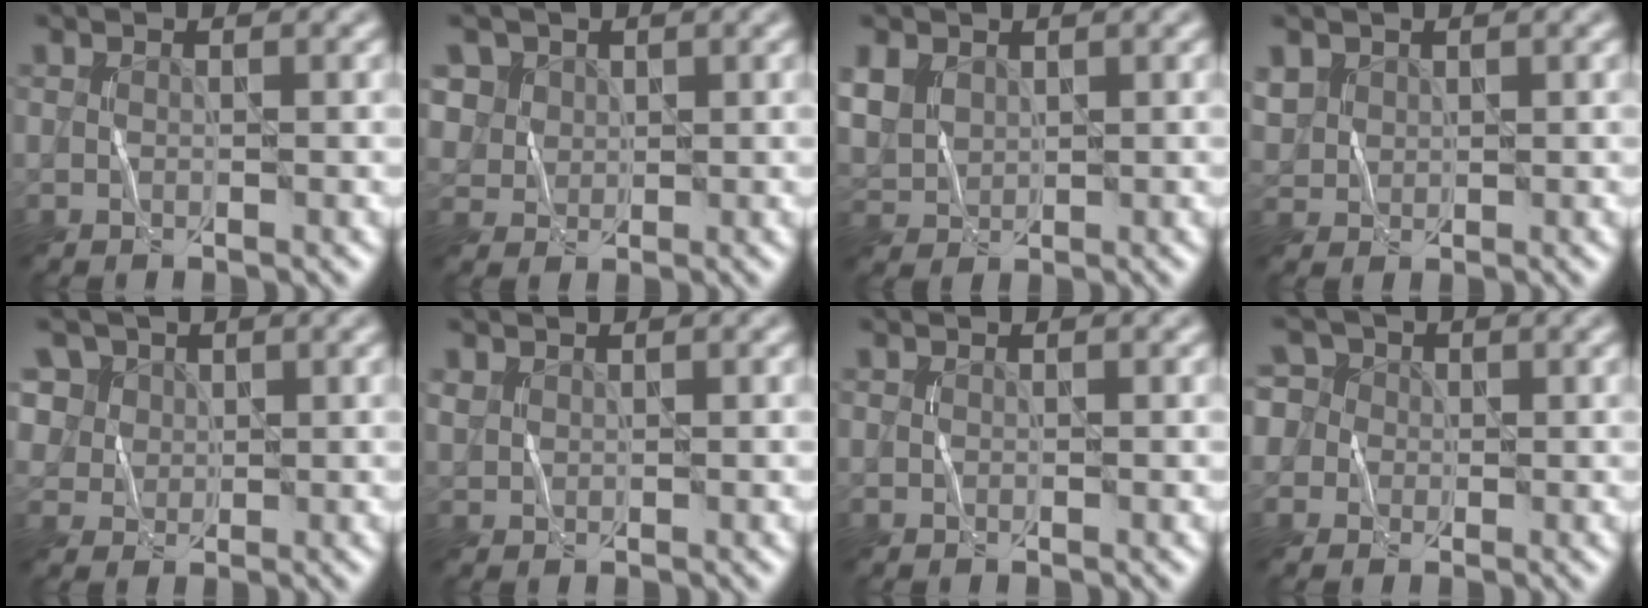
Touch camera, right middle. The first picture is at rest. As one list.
[{"total": 4.3, "force": [2.3, 3.4, 1.2], "torque": [-0.046, -0.002, 0.052]}, {"total": 3.6, "force": [1.6, 2.7, 1.8], "torque": [-0.056, 0.001, 0.036]}, {"total": 1.9, "force": [0.9, 1.6, 0.5], "torque": [-0.021, 0.001, 0.025]}, {"total": 6.0, "force": [3.1, 4.7, 2.1], "torque": [-0.055, 0.006, 0.054]}, {"total": 0.9, "force": [0.7, 0.6, 0.1], "torque": [-0.006, 0.000, 0.019]}, {"total": 0.0}, {"total": 6.4, "force": [2.4, 5.4, 2.5], "torque": [-0.046, 0.036, 0.006]}]